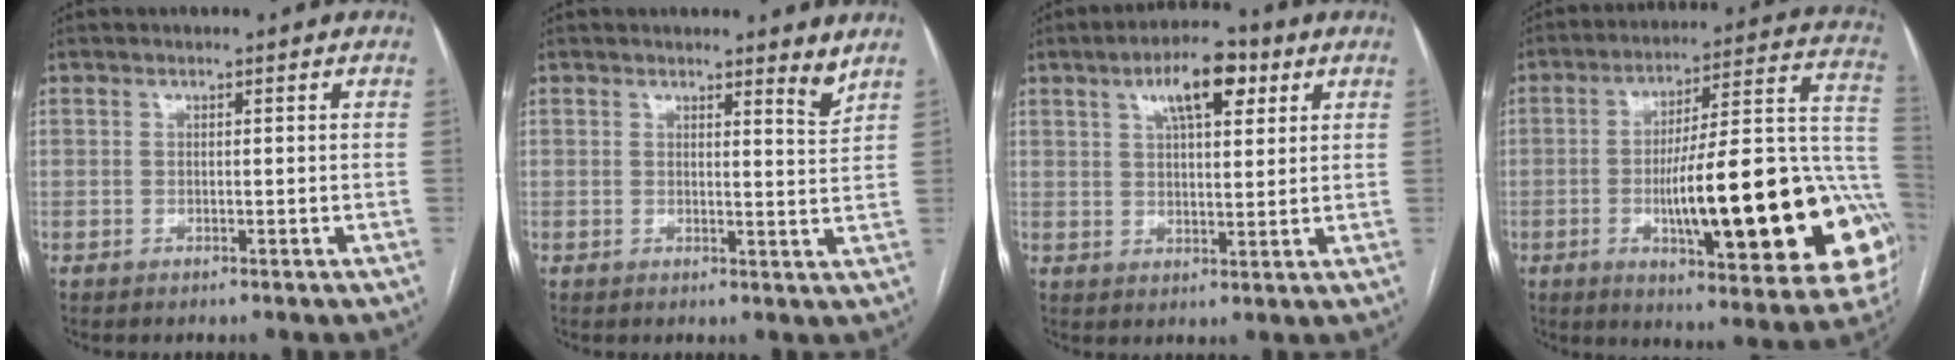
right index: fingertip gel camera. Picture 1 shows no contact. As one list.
[{"total": 2.9, "force": [2.7, -0.1, 1.1], "torque": [-0.021, -0.031, 0.025]}, {"total": 8.7, "force": [4.4, 2.9, 6.9], "torque": [-0.118, 0.014, 0.070]}, {"total": 28.4, "force": [-6.5, 5.4, 27.1], "torque": [-0.292, 0.012, -0.084]}]